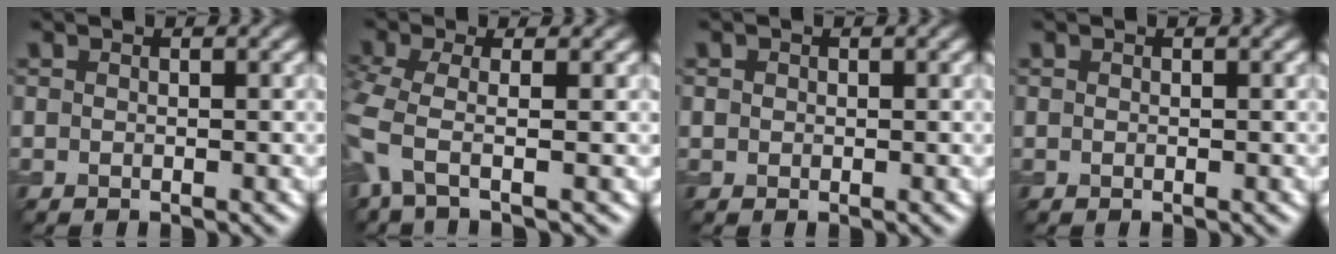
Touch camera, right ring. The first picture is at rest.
{"total": 3.4, "force": [-0.8, 0.9, 3.2], "torque": [-0.078, -0.011, -0.027]}
{"total": 0.7, "force": [0.1, 0.6, 0.1], "torque": [0.002, 0.000, 0.000]}
{"total": 0.0}